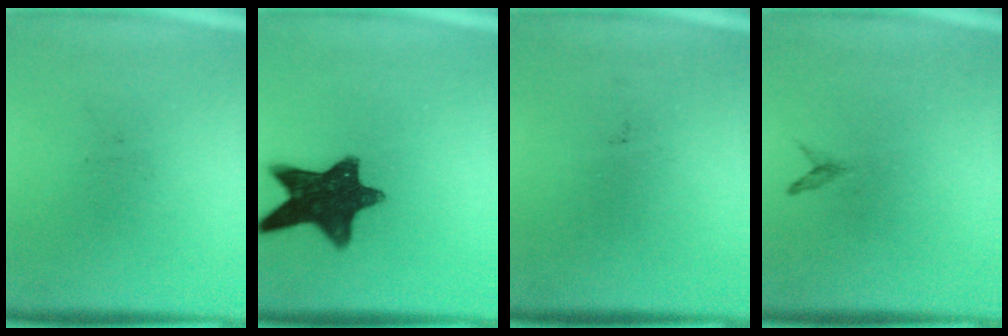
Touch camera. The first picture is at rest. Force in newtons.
{"total": 12.4}
{"total": 0.0}
{"total": 0.7}